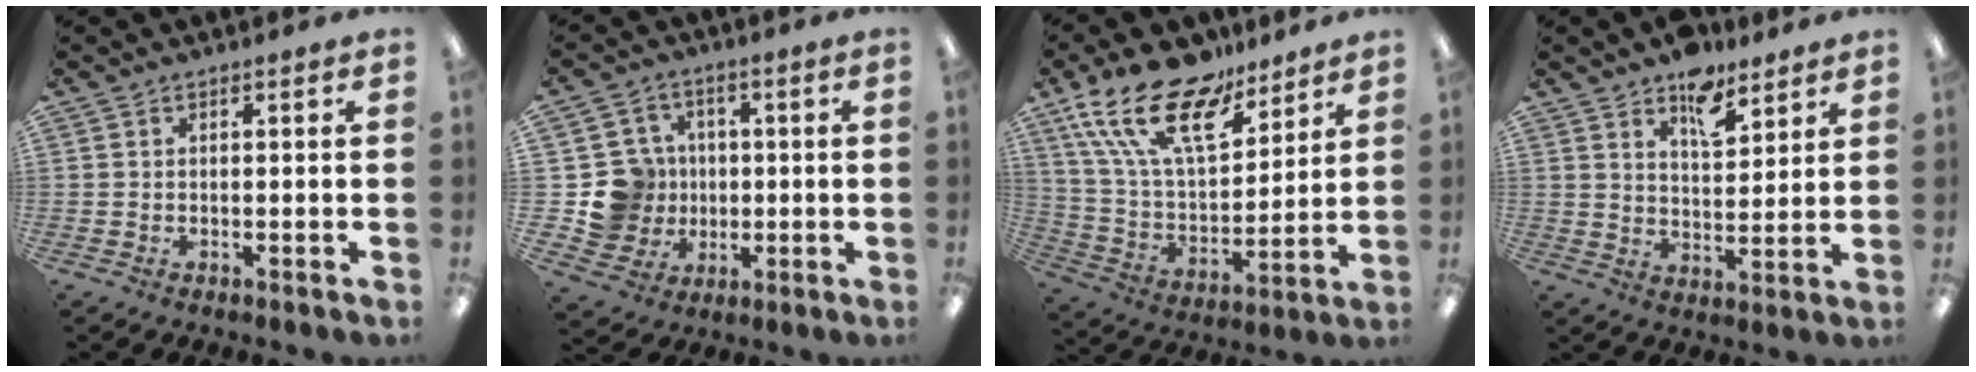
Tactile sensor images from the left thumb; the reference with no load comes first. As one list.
[{"total": 12.2, "force": [-0.3, 11.7, 3.2], "torque": [-0.079, 0.015, 0.008]}, {"total": 21.0, "force": [13.9, 9.4, 12.7], "torque": [-0.250, -0.074, 0.252]}, {"total": 9.1, "force": [6.6, 4.5, 4.4], "torque": [-0.051, -0.036, 0.113]}]